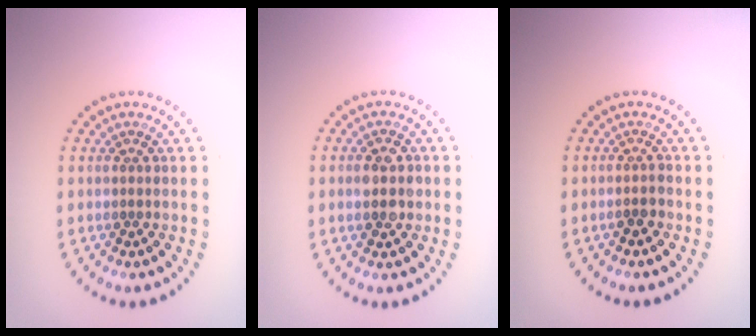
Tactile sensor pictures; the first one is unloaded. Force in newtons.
{"total": 2.8, "press": 2.8, "slide": 0.2}
{"total": 1.2, "press": 1.0, "slide": 0.7}